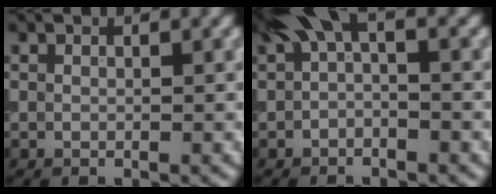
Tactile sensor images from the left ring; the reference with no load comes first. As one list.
[{"total": 3.0, "force": [0.6, 1.4, 2.6], "torque": [-0.040, 0.010, 0.002]}]